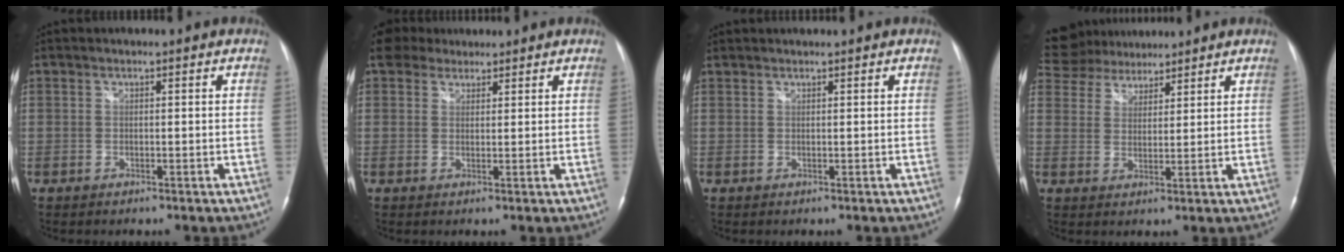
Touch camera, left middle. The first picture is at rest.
{"total": 3.9, "force": [3.3, 2.1, 0.4], "torque": [-0.013, 0.024, 0.057]}
{"total": 1.3, "force": [1.3, 0.3, -0.1], "torque": [-0.004, 0.017, 0.027]}
{"total": 11.8, "force": [10.8, 4.1, 2.4], "torque": [-0.069, 0.038, 0.194]}